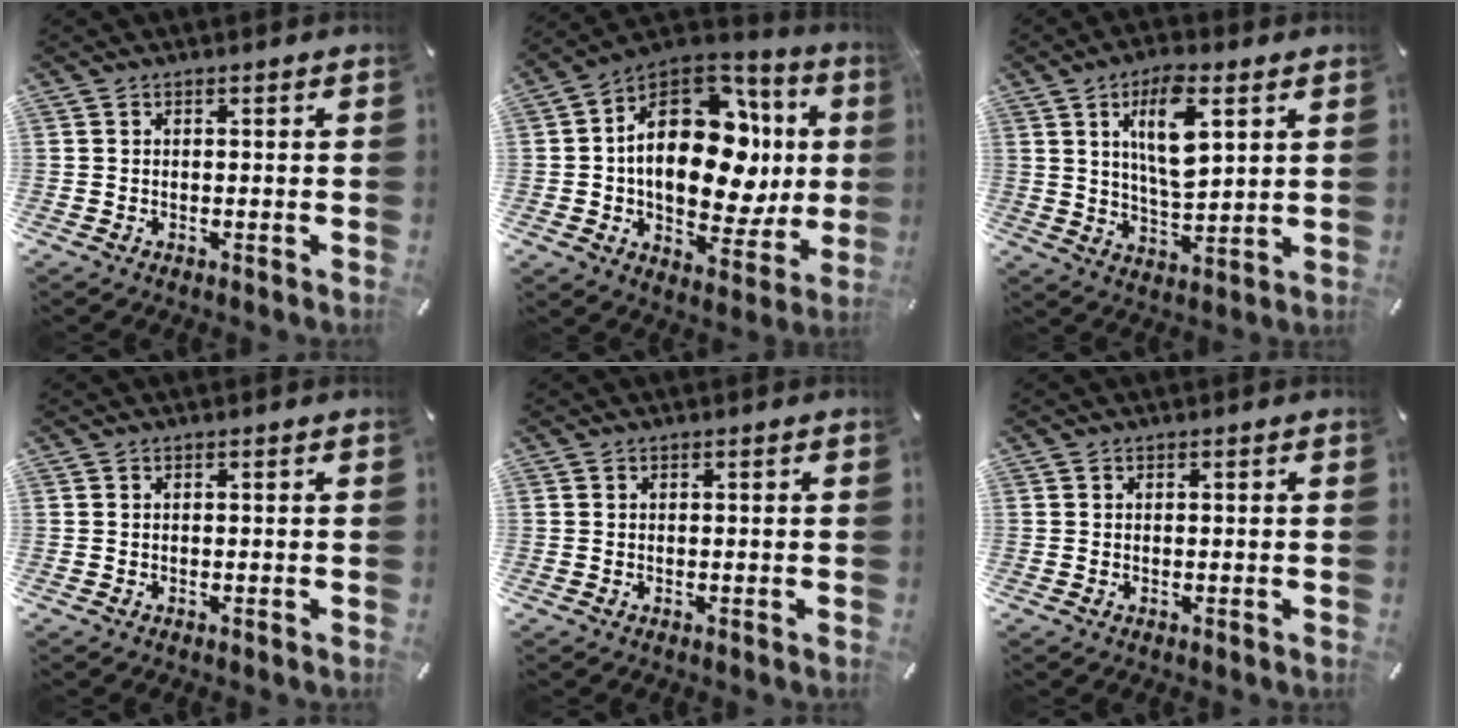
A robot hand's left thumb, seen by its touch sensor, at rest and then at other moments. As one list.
[{"total": 24.5, "force": [2.6, 15.4, 18.8], "torque": [-0.292, -0.018, 0.051]}, {"total": 11.4, "force": [4.7, 4.2, 9.4], "torque": [-0.172, -0.013, 0.074]}, {"total": 0.0}, {"total": 0.0}, {"total": 0.0}]